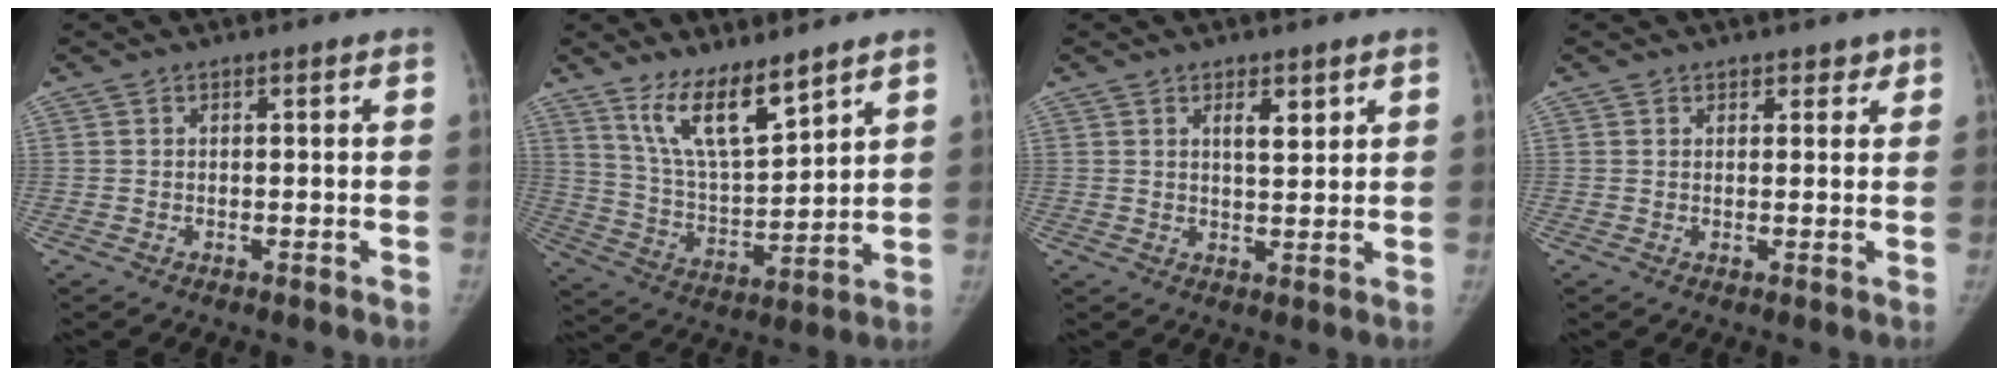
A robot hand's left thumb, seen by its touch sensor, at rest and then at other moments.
{"total": 11.8, "force": [8.6, 3.0, 7.5], "torque": [-0.117, -0.066, 0.174]}
{"total": 3.5, "force": [1.9, 1.4, 2.6], "torque": [-0.029, -0.013, 0.031]}
{"total": 1.9, "force": [1.4, 1.3, 0.3], "torque": [0.021, -0.006, 0.012]}